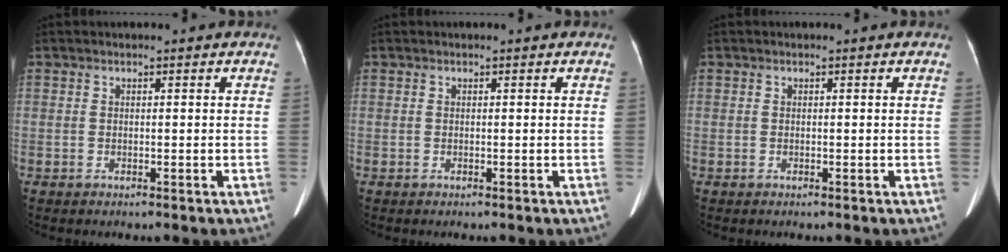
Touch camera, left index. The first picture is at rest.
{"total": 0.0}
{"total": 0.0}